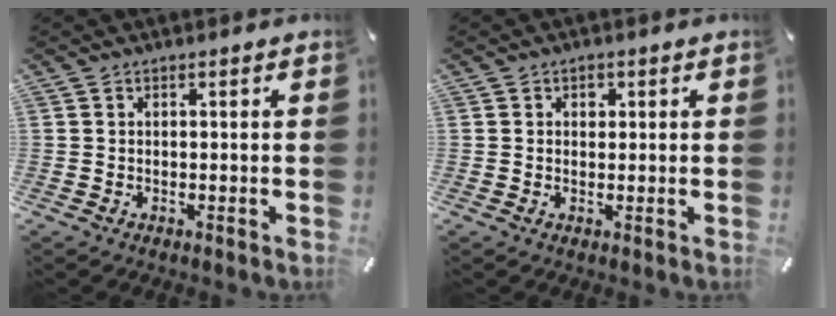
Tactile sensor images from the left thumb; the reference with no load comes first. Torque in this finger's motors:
{"motor_torque": [0.18, 0.41, 0.15, -0.32, 0.00]}